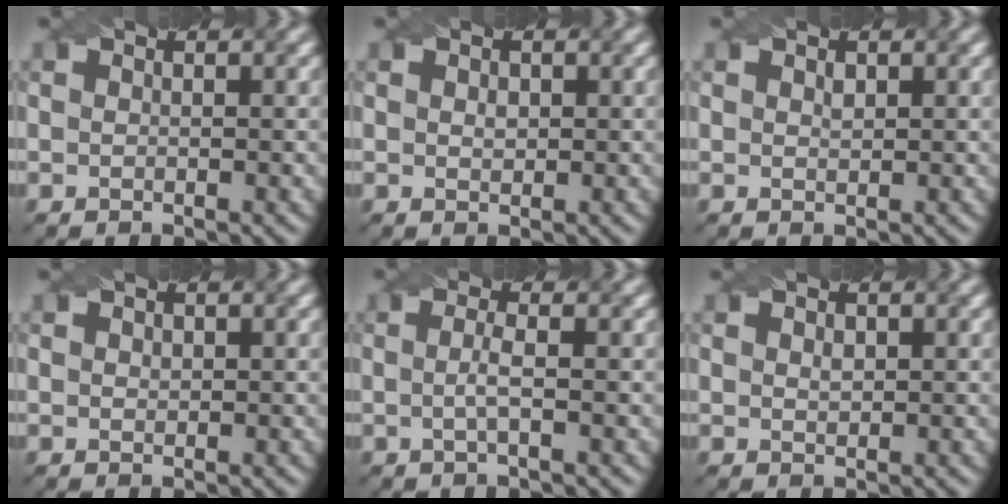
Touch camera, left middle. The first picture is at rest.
{"total": 0.8, "force": [0.2, 0.6, 0.5], "torque": [-0.009, 0.000, 0.006]}
{"total": 0.6, "force": [0.3, 0.3, 0.4], "torque": [-0.009, -0.001, 0.008]}
{"total": 0.5, "force": [0.2, 0.4, 0.3], "torque": [-0.005, -0.001, 0.005]}
{"total": 1.8, "force": [-0.2, 0.4, 1.7], "torque": [-0.035, 0.001, -0.006]}
{"total": 0.7, "force": [0.3, 0.4, 0.5], "torque": [-0.009, 0.000, 0.008]}